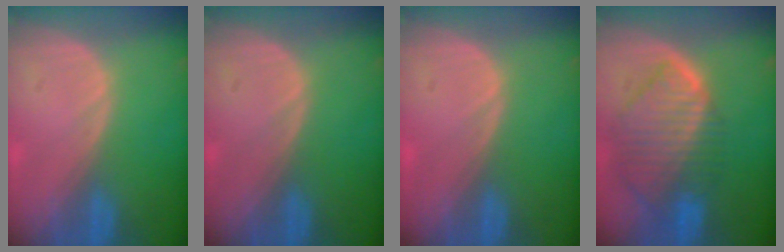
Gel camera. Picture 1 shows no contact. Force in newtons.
{"total": 0.0}
{"total": 0.5, "press": 0.1, "slide": 0.5}
{"total": 10.1, "press": 8.7, "slide": 5.1}